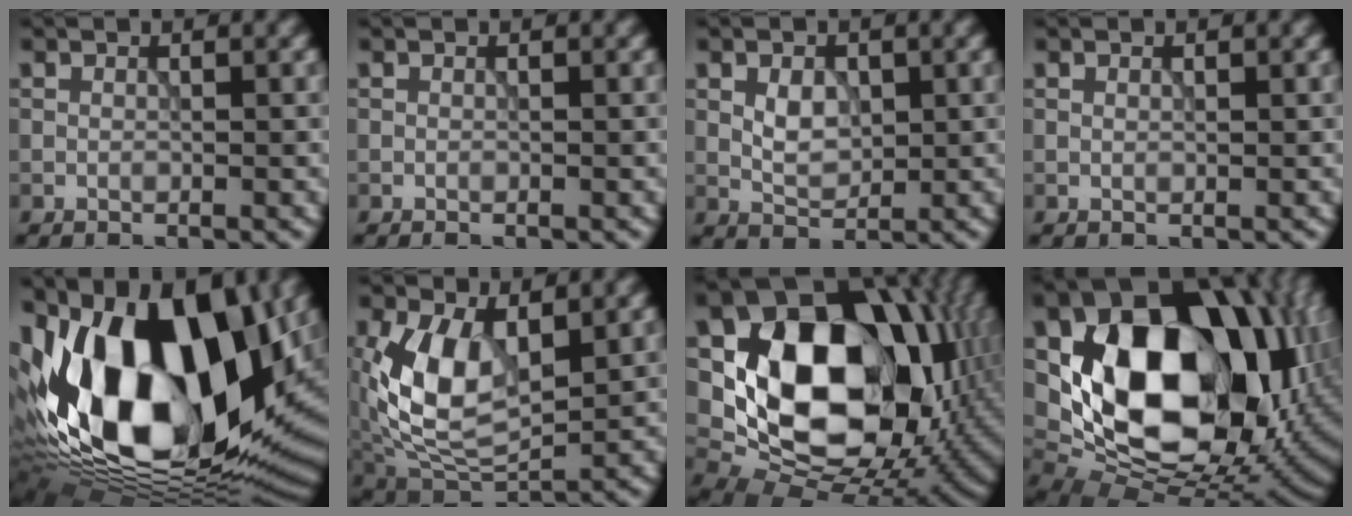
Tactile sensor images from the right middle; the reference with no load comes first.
{"total": 0.0}
{"total": 2.4, "force": [0.2, 1.7, 1.7], "torque": [-0.033, -0.003, 0.003]}
{"total": 0.0}
{"total": 20.3, "force": [1.6, 11.8, 16.4], "torque": [-0.303, 0.000, 0.013]}
{"total": 8.6, "force": [1.0, 4.9, 7.0], "torque": [-0.150, -0.007, 0.017]}
{"total": 17.2, "force": [1.9, 12.5, 11.6], "torque": [-0.193, -0.010, 0.034]}
{"total": 19.5, "force": [2.8, 13.5, 13.7], "torque": [-0.253, -0.020, 0.067]}